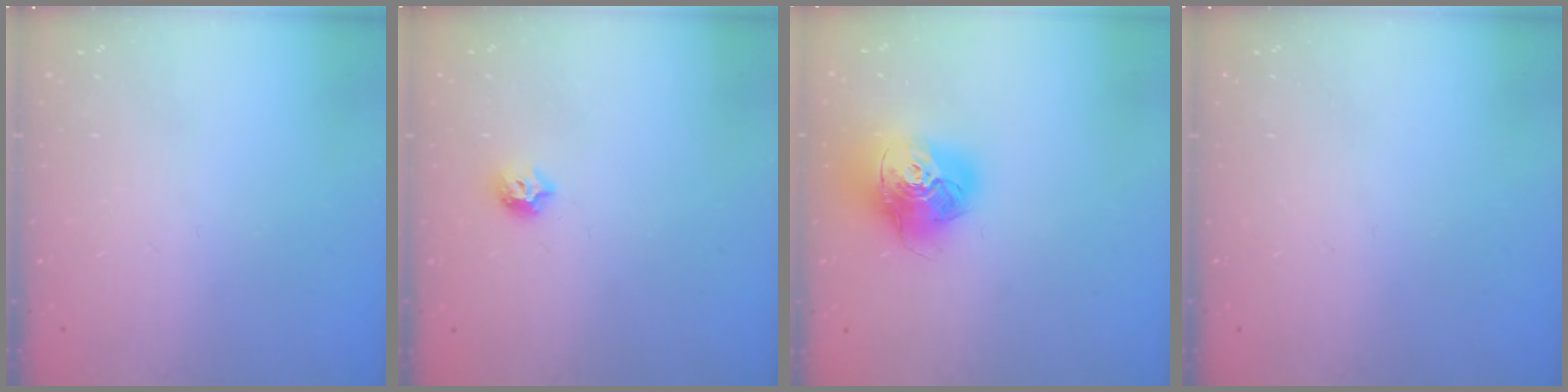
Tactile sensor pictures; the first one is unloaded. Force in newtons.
{"total": 6.3, "press": 6.3, "slide": 0.8}
{"total": 16.4, "press": 16.4, "slide": 1.7}
{"total": 0.0}